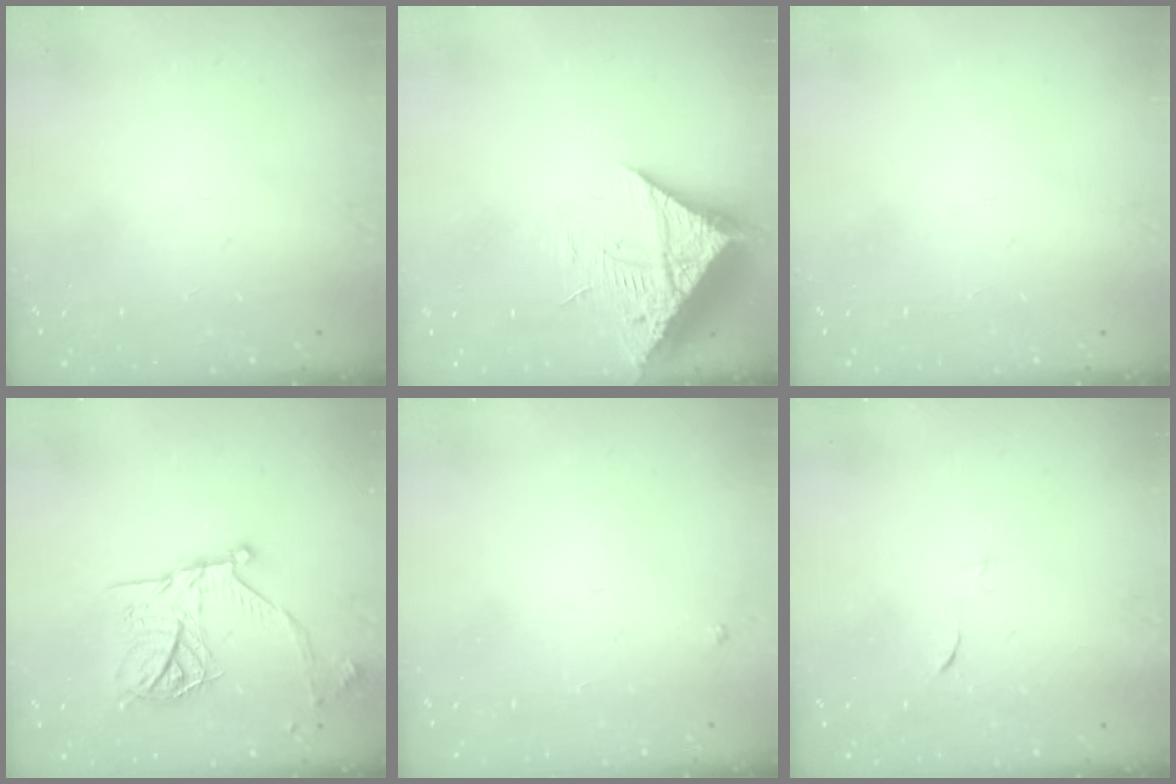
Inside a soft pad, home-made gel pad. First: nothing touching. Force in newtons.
{"total": 11.8, "press": 11.7, "slide": 1.2}
{"total": 0.0}
{"total": 18.2, "press": 18.2, "slide": 1.2}
{"total": 2.7, "press": 2.7, "slide": 0.3}
{"total": 4.5, "press": 4.3, "slide": 1.0}